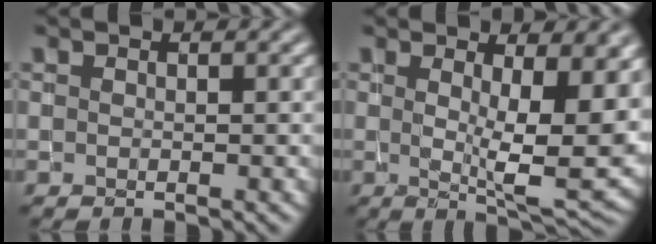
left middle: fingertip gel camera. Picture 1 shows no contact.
{"total": 10.2, "force": [1.7, 3.4, 9.5], "torque": [-0.129, -0.014, 0.030]}